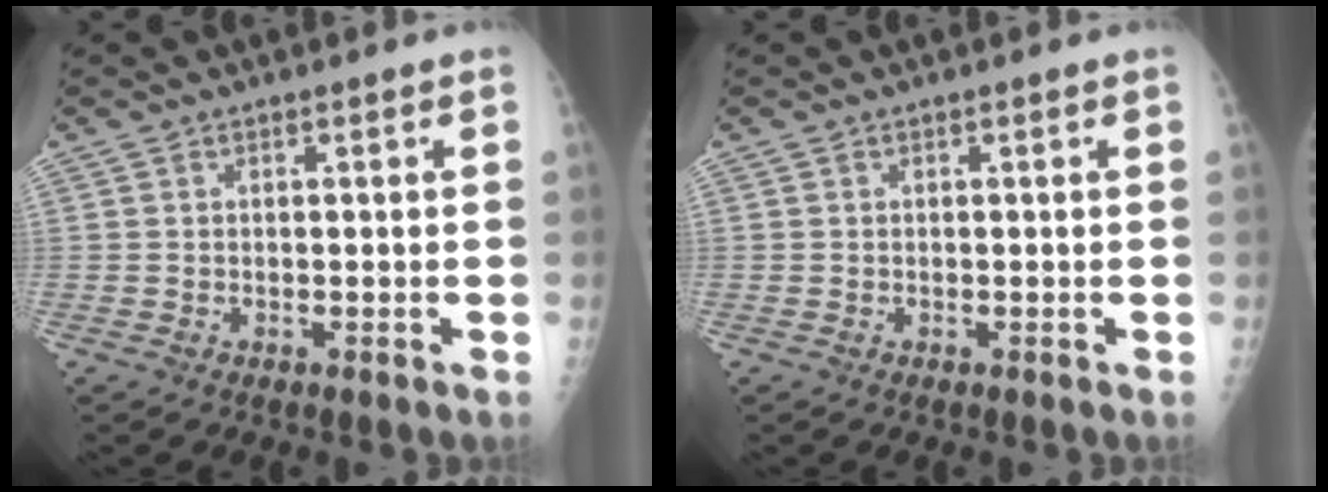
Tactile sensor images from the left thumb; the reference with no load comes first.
{"total": 0.0}